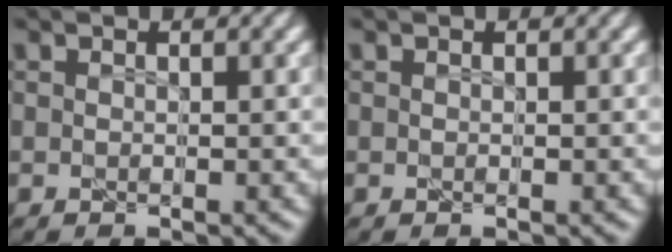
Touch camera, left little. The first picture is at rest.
{"total": 0.0}